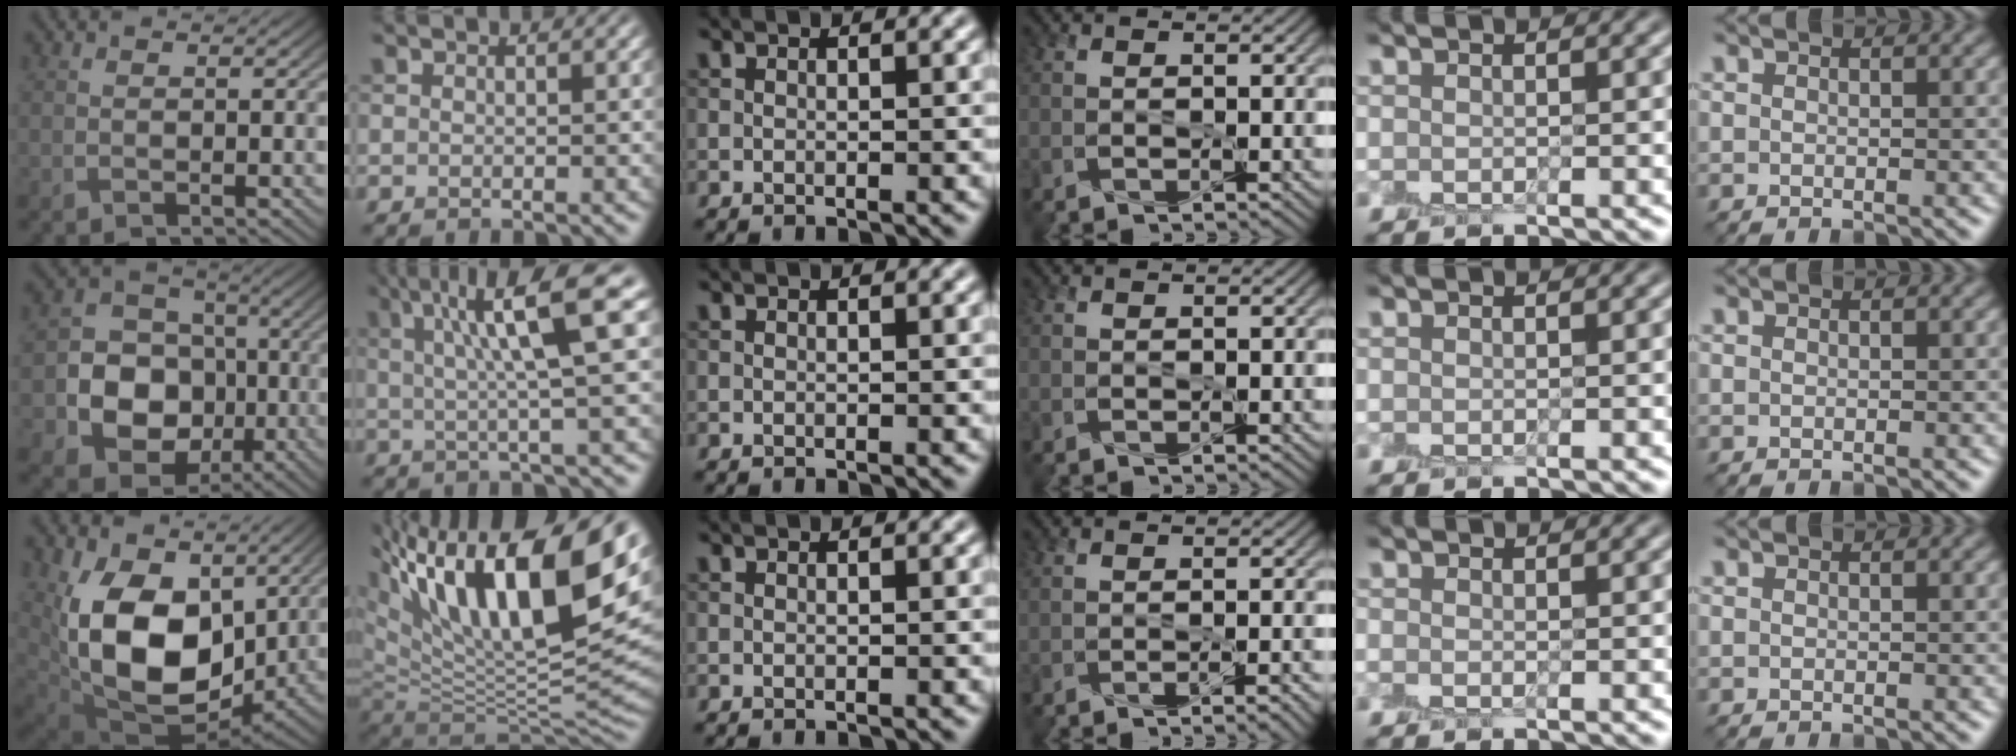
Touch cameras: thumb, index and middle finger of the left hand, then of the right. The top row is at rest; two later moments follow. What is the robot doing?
{"motion": "peel", "object": "small bumper sticker"}